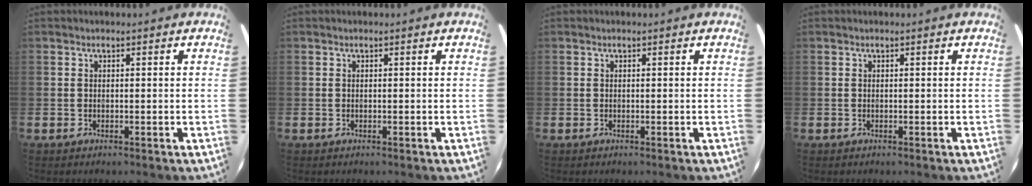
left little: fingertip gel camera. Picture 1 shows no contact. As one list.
[{"total": 0.0}, {"total": 0.0}, {"total": 0.0}]